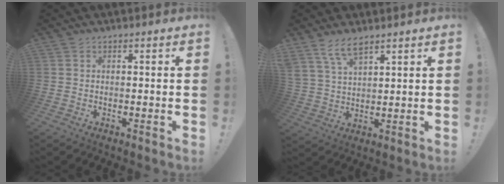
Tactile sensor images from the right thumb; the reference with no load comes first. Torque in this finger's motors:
{"motor_torque": [0.37, 0.55, 0.71, 0.51, 0.32]}